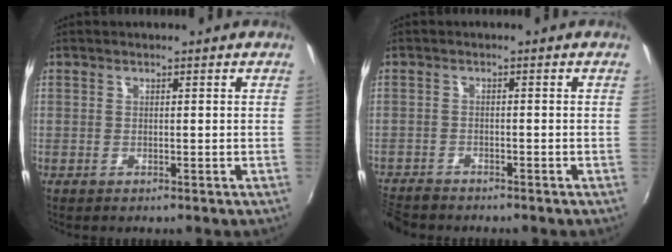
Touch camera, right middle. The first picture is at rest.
{"total": 5.8, "force": [-5.4, 1.6, 1.4], "torque": [-0.053, -0.022, -0.100]}